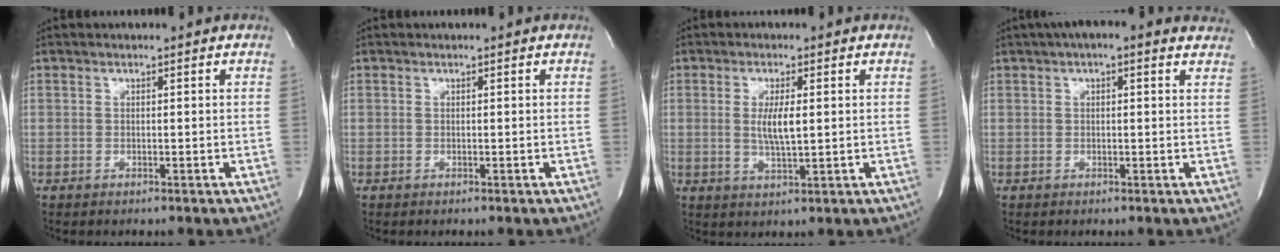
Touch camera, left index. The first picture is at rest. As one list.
[{"total": 0.0}, {"total": 4.4, "force": [0.4, 0.7, 4.4], "torque": [-0.087, -0.007, 0.009]}, {"total": 7.7, "force": [5.7, 2.2, 4.7], "torque": [-0.064, 0.027, 0.063]}]